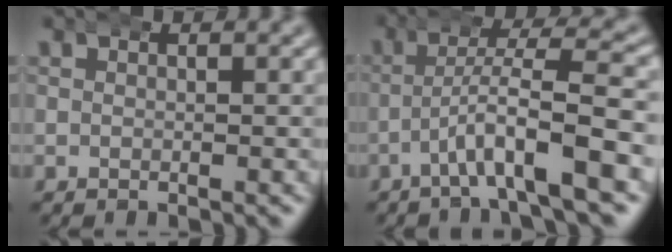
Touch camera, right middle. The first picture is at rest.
{"total": 5.4, "force": [-2.2, 0.8, 4.9], "torque": [-0.081, 0.007, -0.039]}